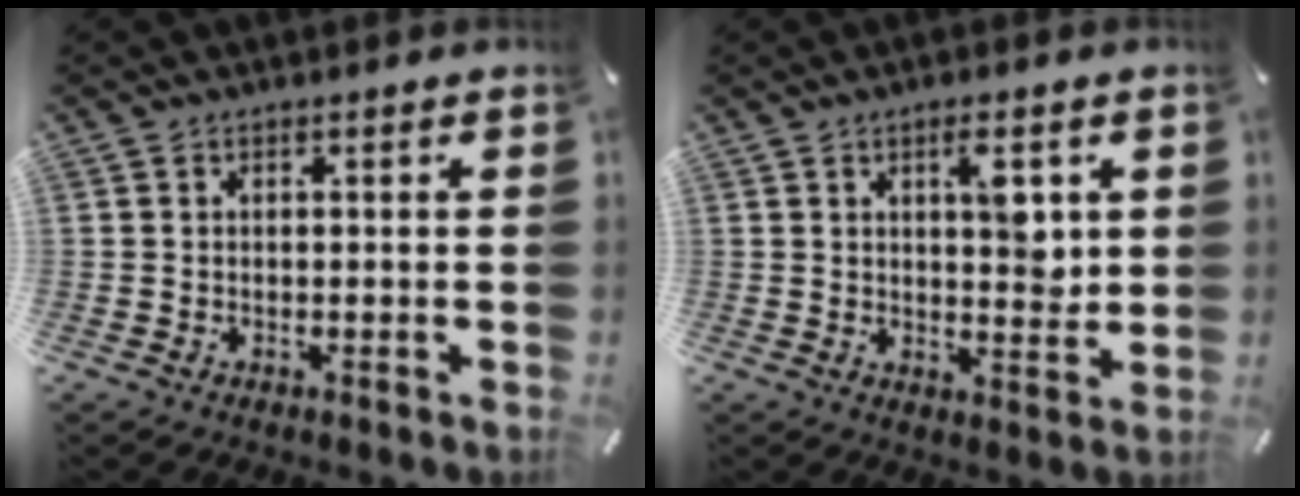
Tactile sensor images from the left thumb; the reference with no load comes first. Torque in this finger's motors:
{"motor_torque": [1.26, 1.34, 0.74, -0.85, 0.27]}